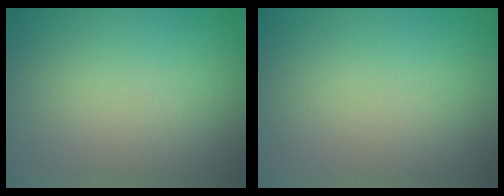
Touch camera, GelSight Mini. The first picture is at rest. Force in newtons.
{"total": 0.0}